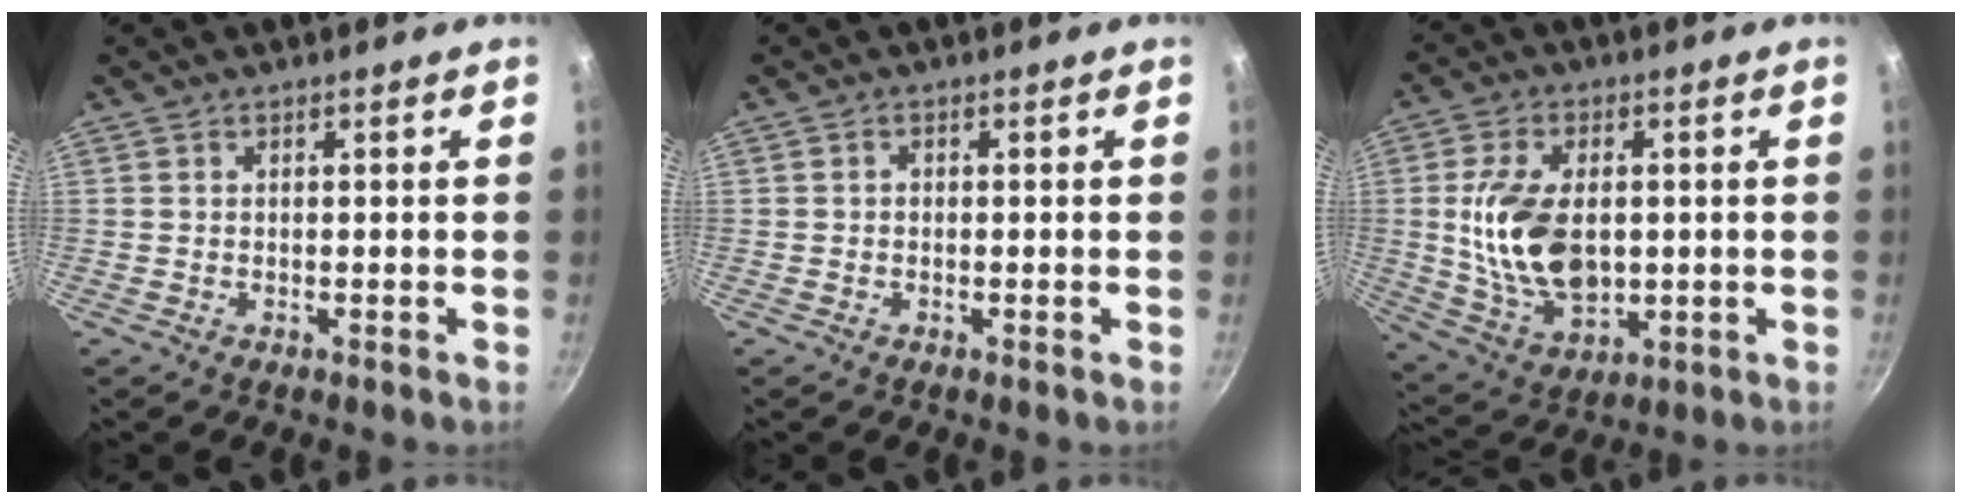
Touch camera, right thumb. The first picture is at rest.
{"total": 0.8, "force": [-0.1, 0.7, 0.4], "torque": [-0.009, 0.005, -0.005]}
{"total": 15.5, "force": [0.5, 9.5, 12.2], "torque": [-0.211, -0.007, 0.020]}